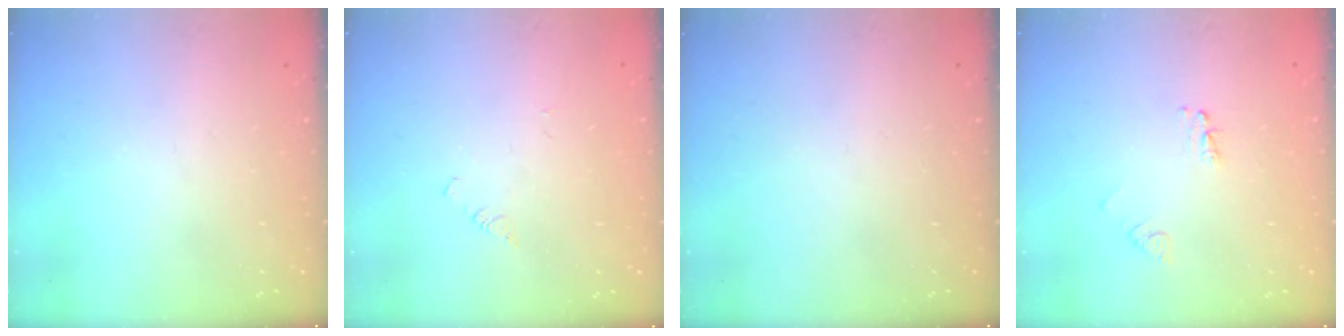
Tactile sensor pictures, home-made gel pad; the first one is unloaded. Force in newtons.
{"total": 1.3, "press": 1.3, "slide": 0.2}
{"total": 0.0}
{"total": 3.5, "press": 3.5, "slide": 0.4}